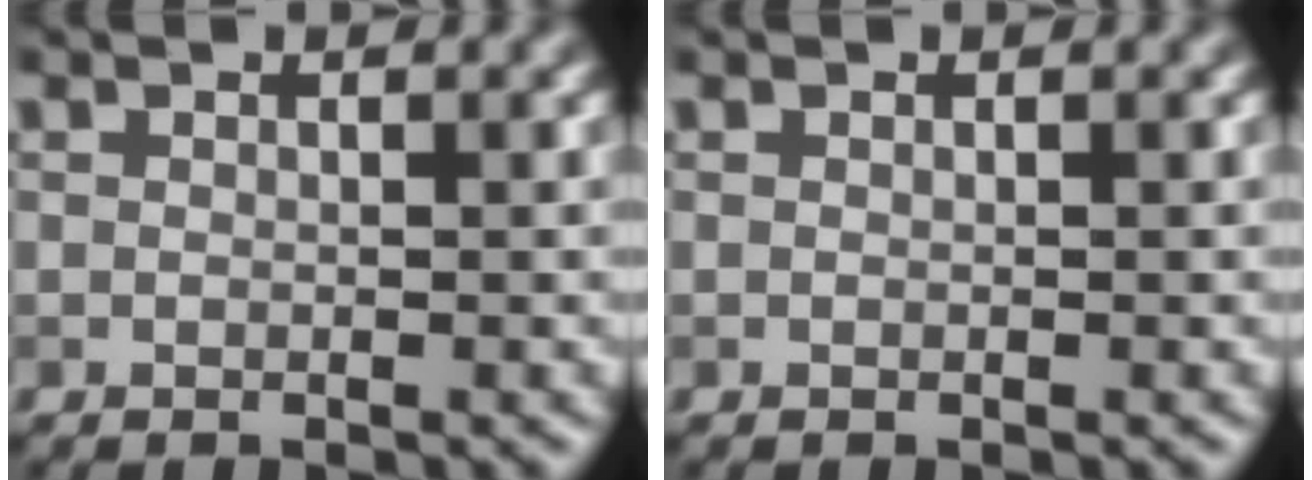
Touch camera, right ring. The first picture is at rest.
{"total": 0.0}